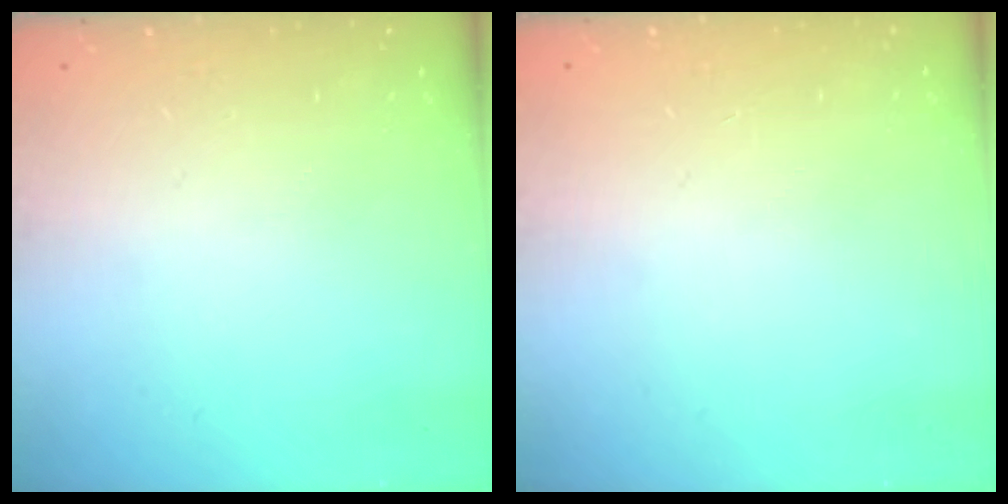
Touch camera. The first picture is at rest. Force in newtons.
{"total": 0.7, "press": 0.7, "slide": 0.2}